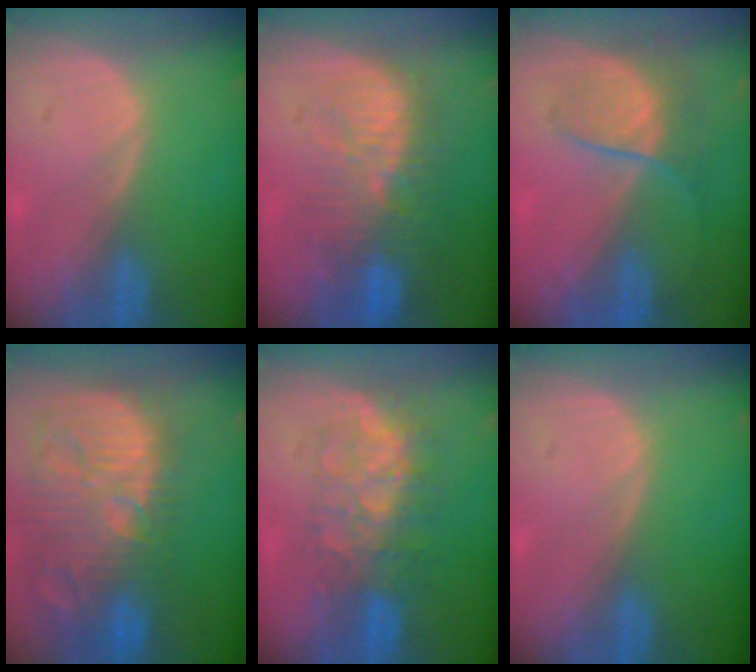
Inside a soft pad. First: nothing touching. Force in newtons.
{"total": 11.1, "press": 10.0, "slide": 4.6}
{"total": 6.3, "press": 5.8, "slide": 2.3}
{"total": 15.0, "press": 13.0, "slide": 7.4}
{"total": 7.9, "press": 7.7, "slide": 2.0}
{"total": 0.0}